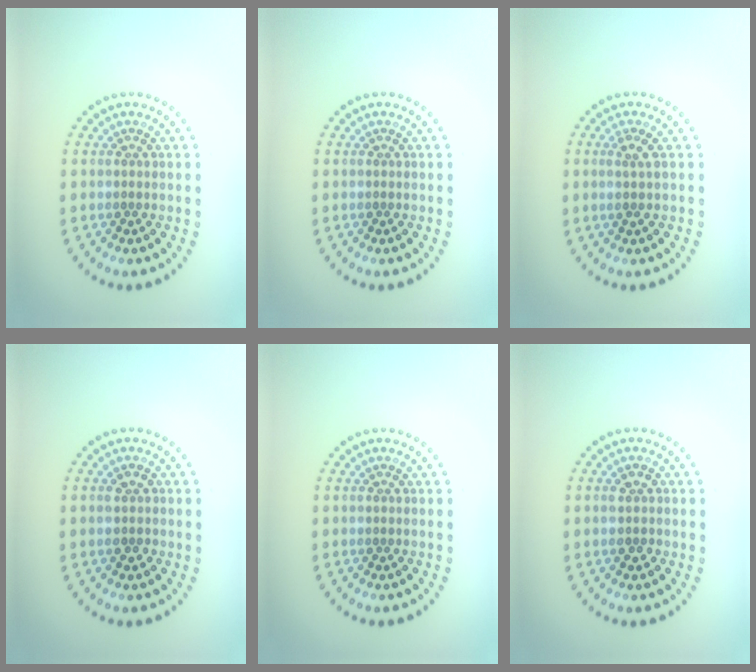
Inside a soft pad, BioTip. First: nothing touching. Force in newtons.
{"total": 0.0}
{"total": 1.4, "press": 1.1, "slide": 0.8}
{"total": 1.6, "press": 1.5, "slide": 0.4}
{"total": 0.0}
{"total": 1.6, "press": 1.5, "slide": 0.4}